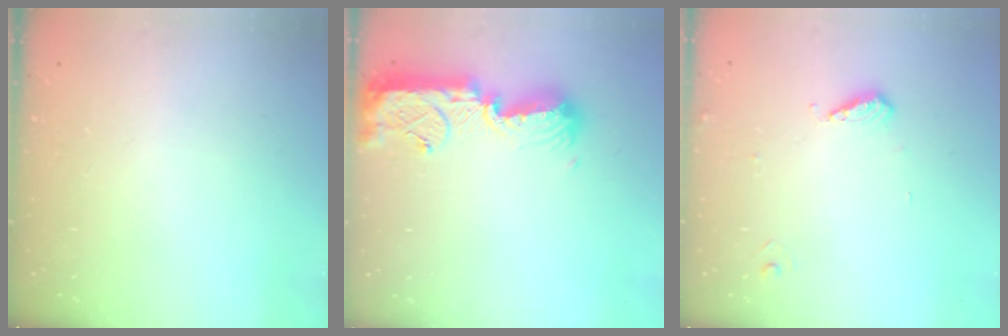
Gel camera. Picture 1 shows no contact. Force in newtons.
{"total": 13.1, "press": 13.1, "slide": 0.8}
{"total": 5.0, "press": 4.9, "slide": 0.6}